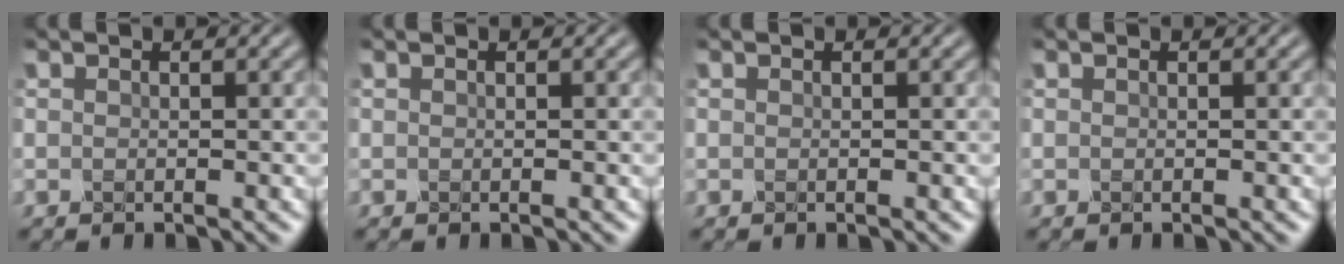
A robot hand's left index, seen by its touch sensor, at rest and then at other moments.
{"total": 0.0}
{"total": 0.0}
{"total": 0.0}